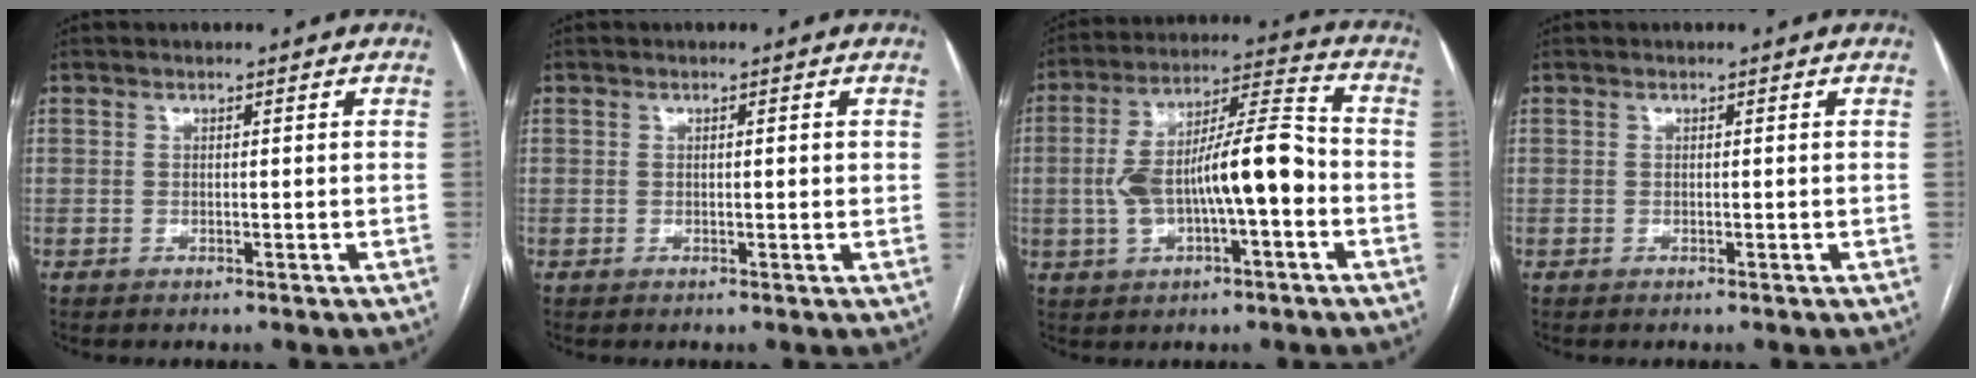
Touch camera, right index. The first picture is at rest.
{"total": 0.9, "force": [0.2, 0.2, 0.8], "torque": [-0.013, 0.001, 0.002]}
{"total": 14.2, "force": [-2.4, 3.5, 13.6], "torque": [-0.247, 0.031, -0.035]}
{"total": 0.0}